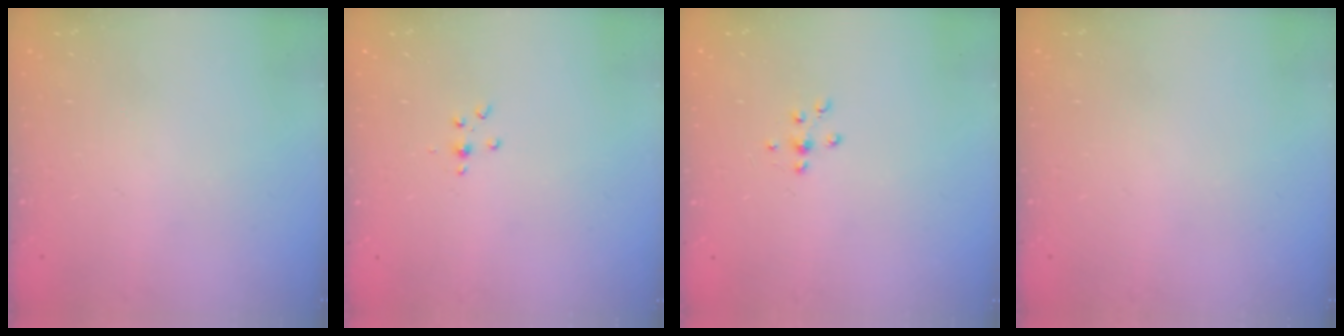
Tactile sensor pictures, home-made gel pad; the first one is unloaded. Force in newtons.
{"total": 3.0, "press": 2.9, "slide": 0.4}
{"total": 3.4, "press": 3.3, "slide": 1.0}
{"total": 0.0}